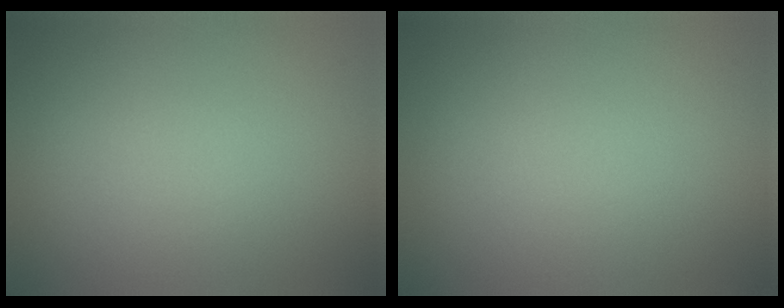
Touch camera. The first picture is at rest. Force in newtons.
{"total": 0.0}